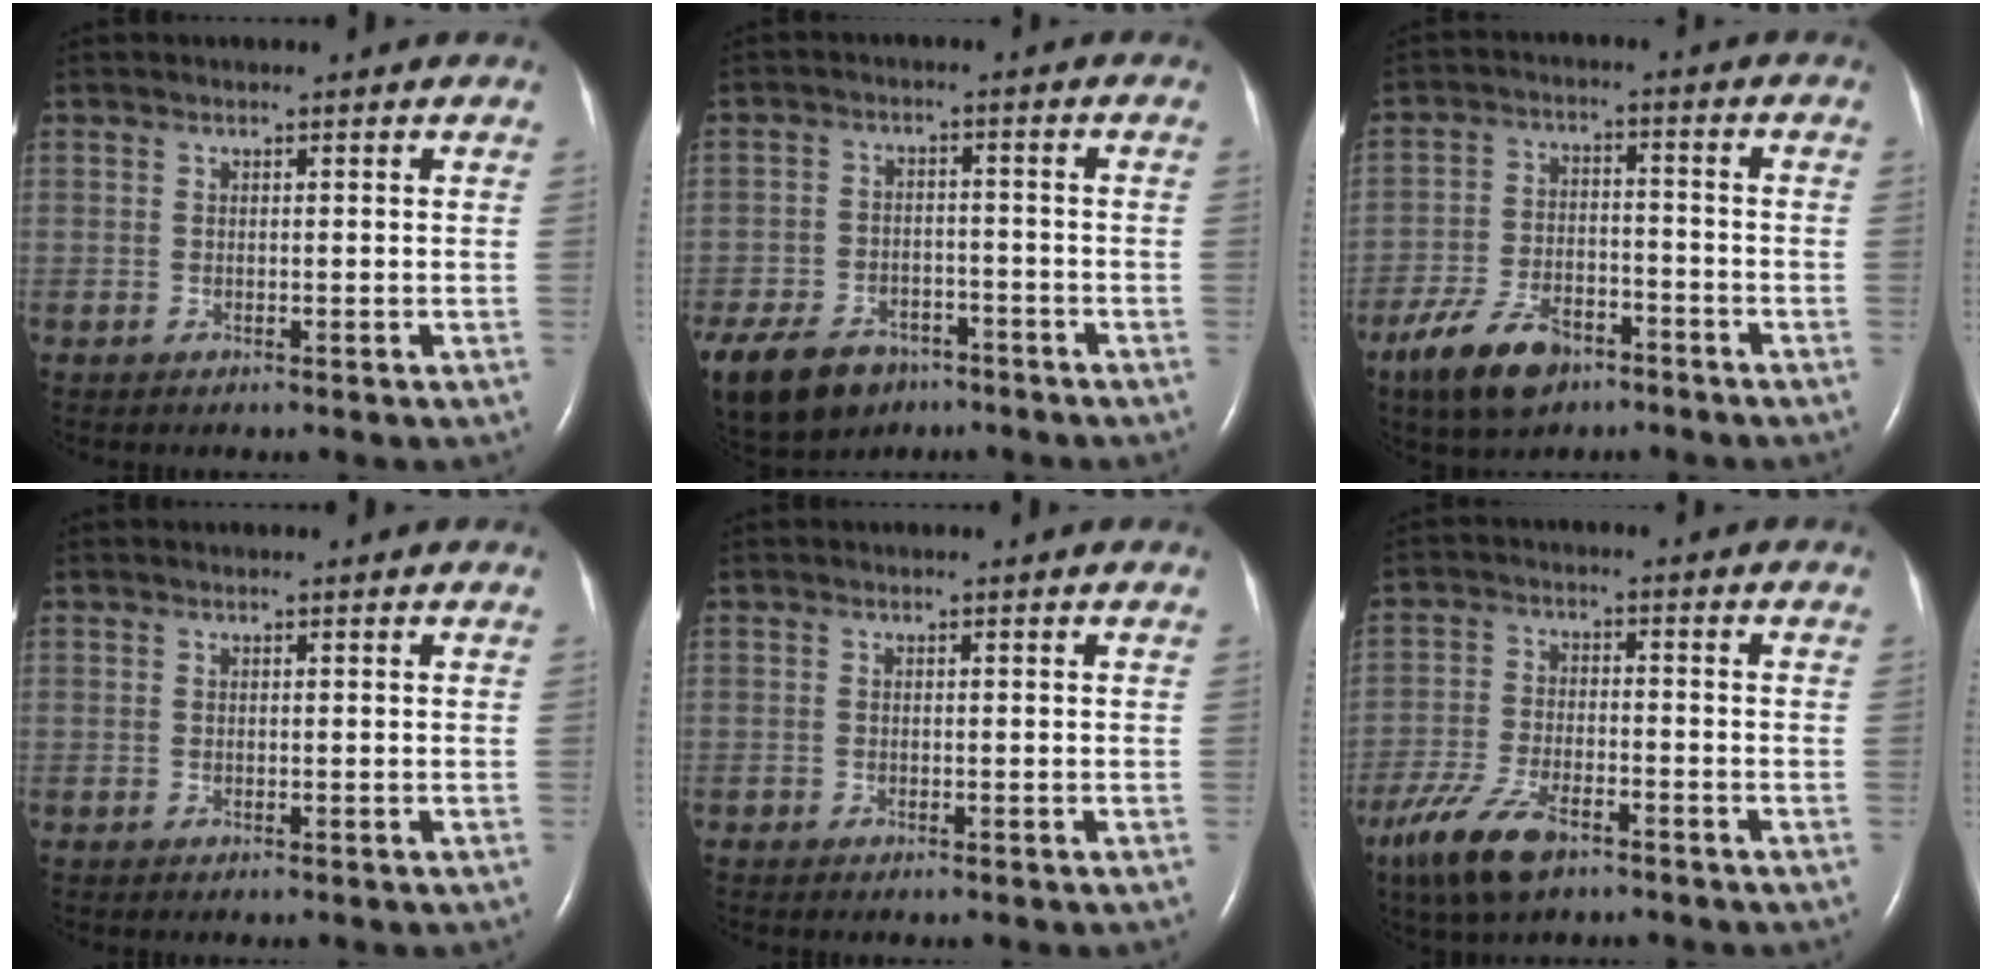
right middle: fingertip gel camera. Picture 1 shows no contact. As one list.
[{"total": 16.5, "force": [-10.8, 10.1, 7.4], "torque": [-0.208, -0.021, -0.164]}, {"total": 9.8, "force": [-6.6, 4.5, 5.7], "torque": [-0.119, -0.007, -0.117]}, {"total": 0.0}, {"total": 0.0}, {"total": 9.1, "force": [-6.1, 3.0, 6.0], "torque": [-0.134, -0.015, -0.112]}]